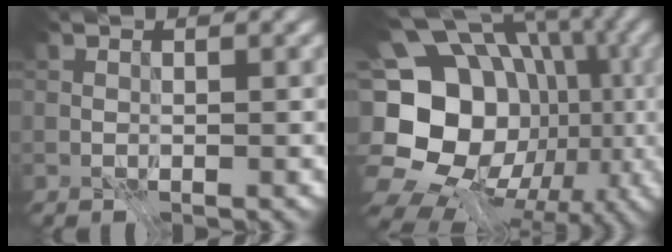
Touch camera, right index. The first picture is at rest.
{"total": 20.0, "force": [-2.8, 17.0, 10.2], "torque": [-0.174, 0.016, -0.059]}